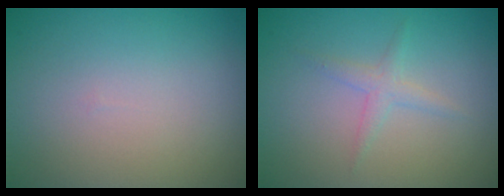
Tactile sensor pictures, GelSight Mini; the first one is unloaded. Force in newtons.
{"total": 1.3, "press": 1.3, "slide": 0.0}